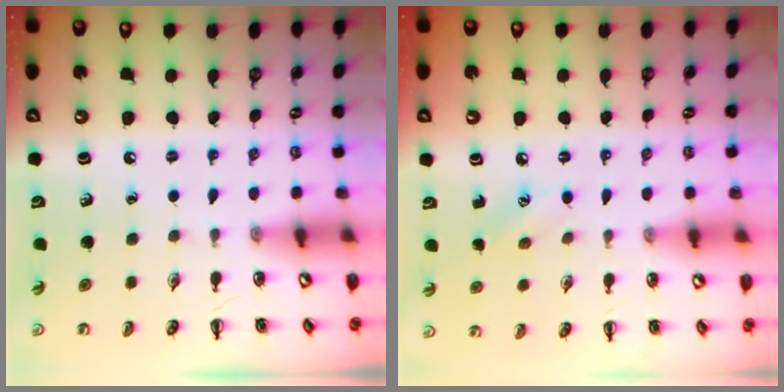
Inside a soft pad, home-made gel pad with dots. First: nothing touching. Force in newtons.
{"total": 6.3, "press": 6.0, "slide": 1.8}